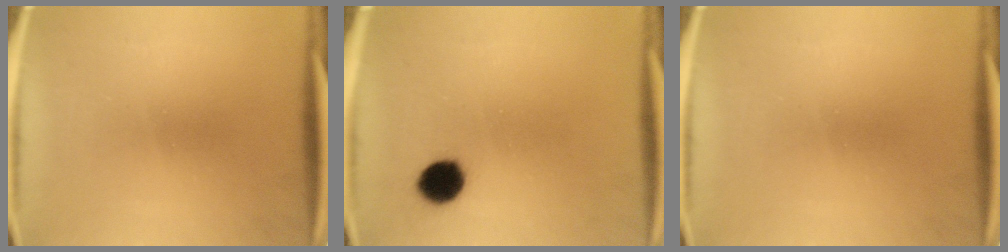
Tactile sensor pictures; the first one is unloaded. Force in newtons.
{"total": 6.4}
{"total": 0.0}